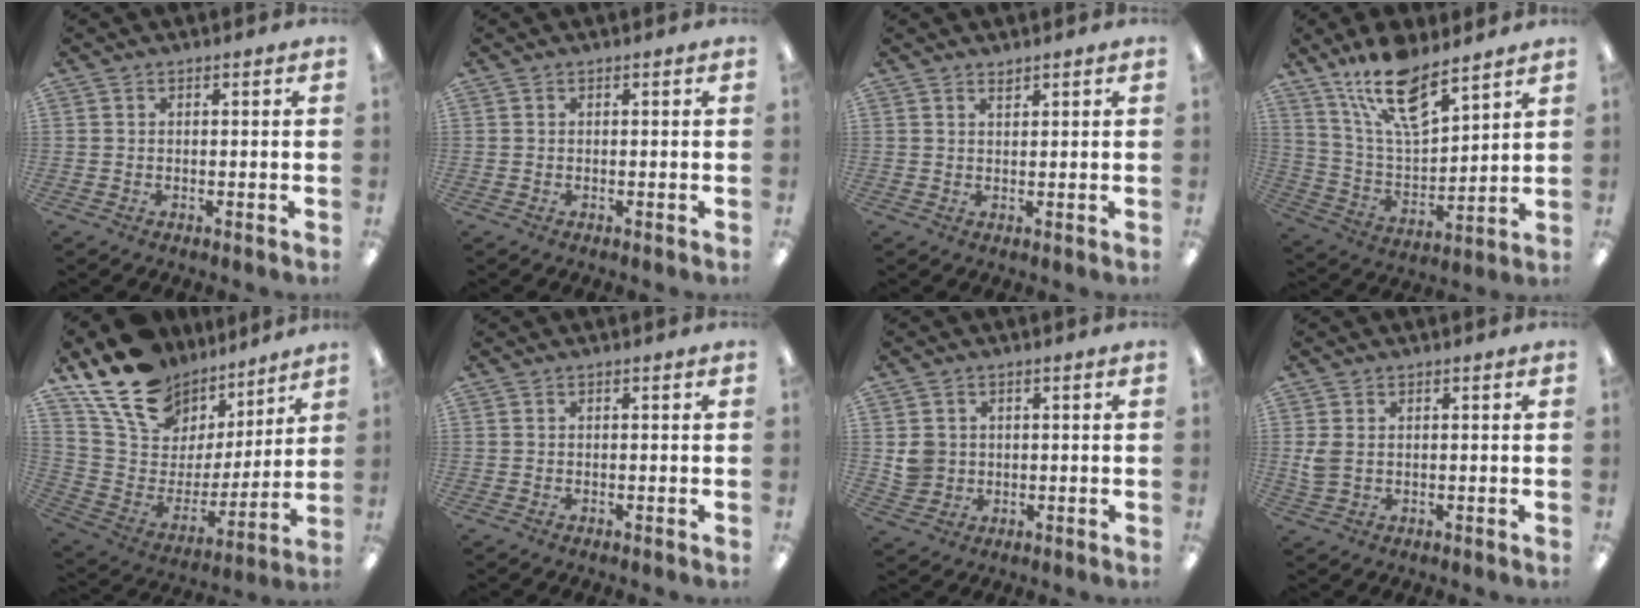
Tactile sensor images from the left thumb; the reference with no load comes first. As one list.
[{"total": 0.0}, {"total": 1.3, "force": [1.3, 0.2, 0.2], "torque": [0.004, -0.006, 0.023]}, {"total": 17.1, "force": [12.2, 6.3, 10.2], "torque": [-0.188, -0.062, 0.213]}, {"total": 17.7, "force": [13.5, 10.1, 5.5], "torque": [-0.124, -0.096, 0.252]}, {"total": 0.0}, {"total": 4.4, "force": [0.9, 4.2, 0.9], "torque": [-0.010, 0.003, 0.016]}, {"total": 3.4, "force": [0.5, 2.3, 2.5], "torque": [-0.048, -0.001, 0.007]}]